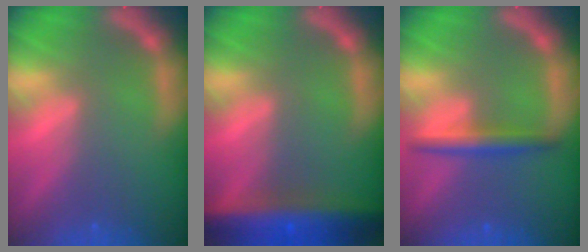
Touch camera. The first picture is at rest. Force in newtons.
{"total": 9.5}
{"total": 3.0}